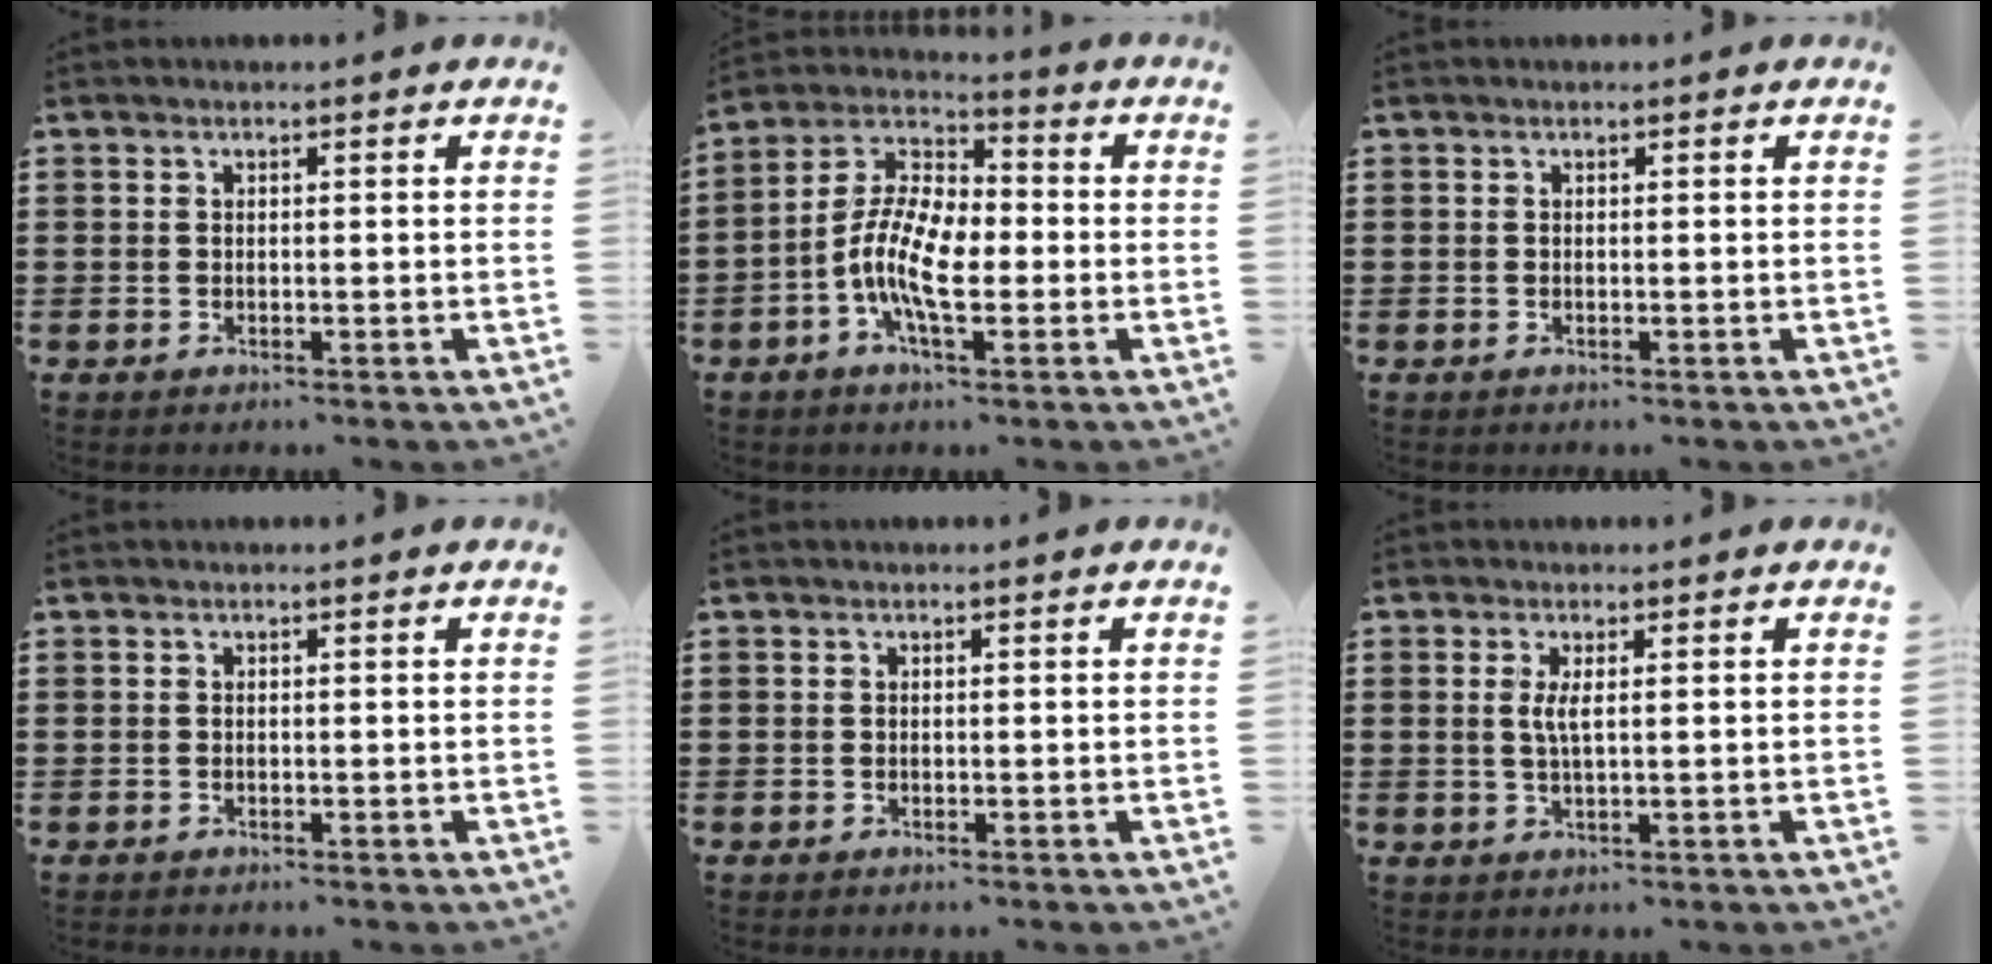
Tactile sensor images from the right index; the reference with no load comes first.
{"total": 10.8, "force": [-3.0, 4.8, 9.2], "torque": [-0.218, -0.008, -0.065]}
{"total": 0.0}
{"total": 0.0}
{"total": 0.0}
{"total": 2.5, "force": [0.5, 0.3, 2.4], "torque": [-0.049, 0.000, 0.006]}